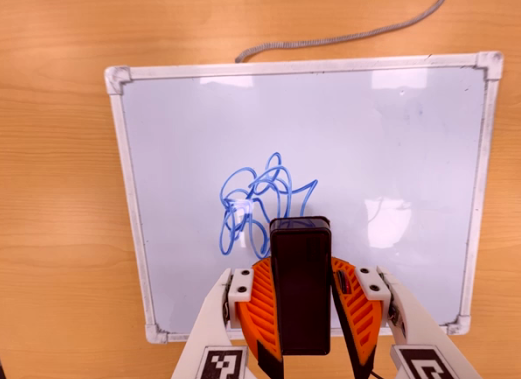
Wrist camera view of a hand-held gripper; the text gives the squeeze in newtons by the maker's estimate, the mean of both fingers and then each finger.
{"total": 8.4, "left": 7.6, "right": 9.1}